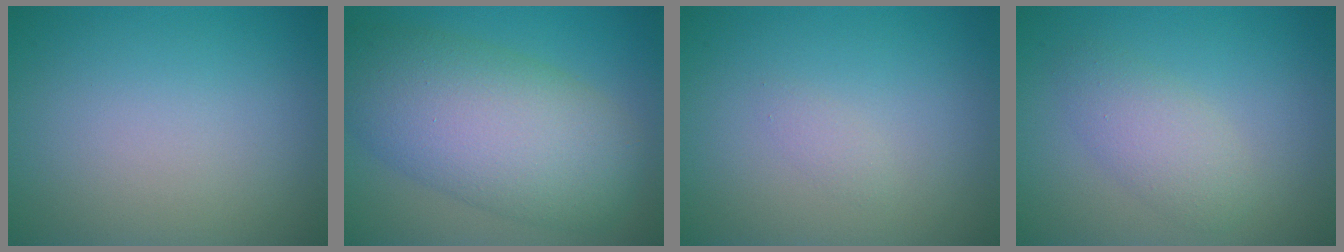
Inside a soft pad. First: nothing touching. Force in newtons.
{"total": 10.2, "press": 10.2, "slide": 0.3}
{"total": 0.7, "press": 0.7, "slide": 0.0}
{"total": 2.7, "press": 2.7, "slide": 0.0}